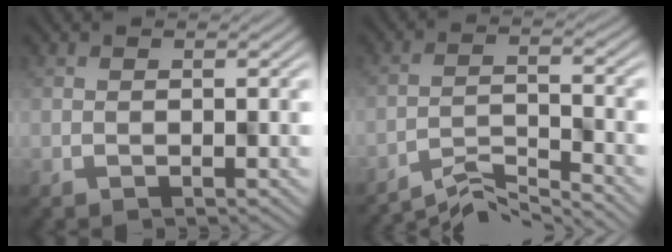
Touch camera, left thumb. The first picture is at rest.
{"total": 6.7, "force": [-5.7, 1.3, 3.2], "torque": [-0.058, -0.001, -0.101]}